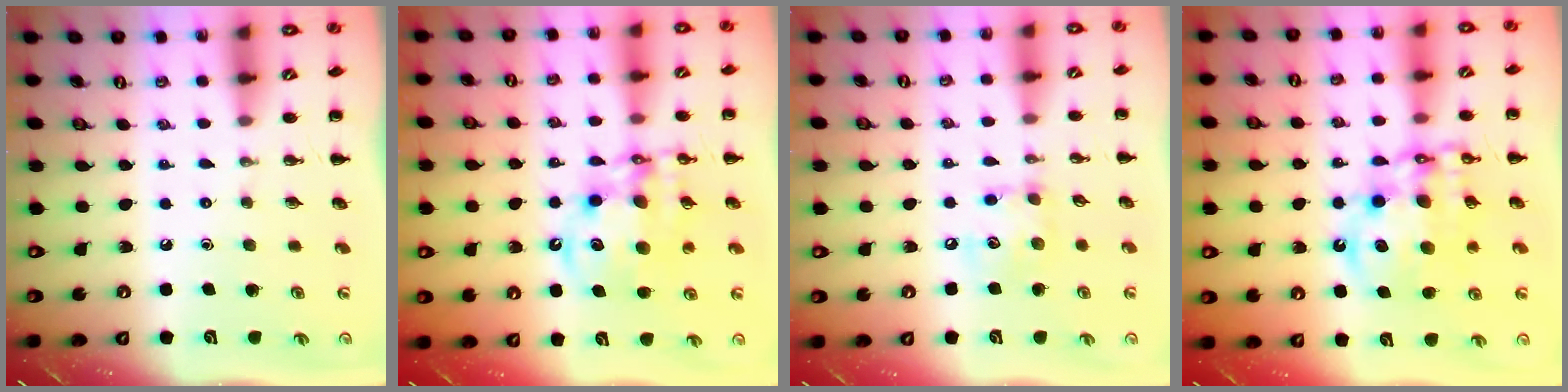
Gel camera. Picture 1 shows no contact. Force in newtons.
{"total": 12.6, "press": 12.1, "slide": 3.6}
{"total": 9.2, "press": 9.2, "slide": 1.1}
{"total": 15.1, "press": 14.6, "slide": 3.8}